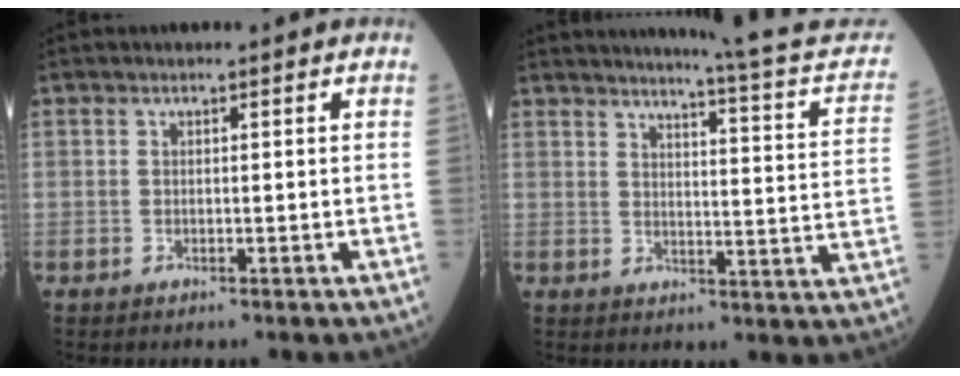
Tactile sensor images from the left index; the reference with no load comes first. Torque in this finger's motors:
{"motor_torque": [0.38, -1.76, 0.03, 0.03]}